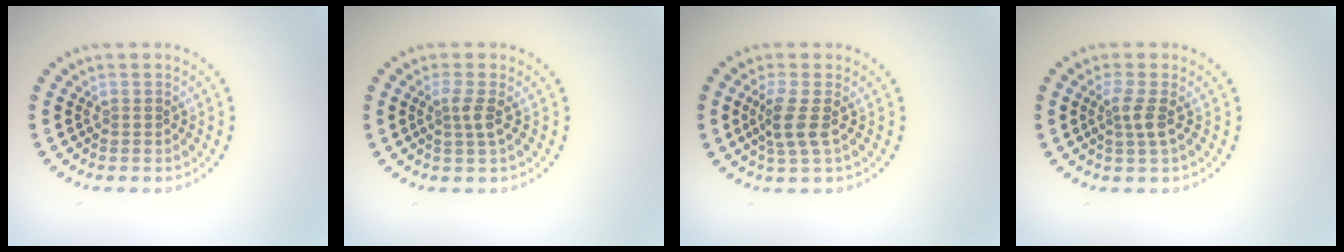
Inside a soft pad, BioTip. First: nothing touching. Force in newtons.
{"total": 1.8, "press": 1.3, "slide": 1.2}
{"total": 2.5, "press": 2.0, "slide": 1.5}
{"total": 2.0, "press": 1.4, "slide": 1.4}